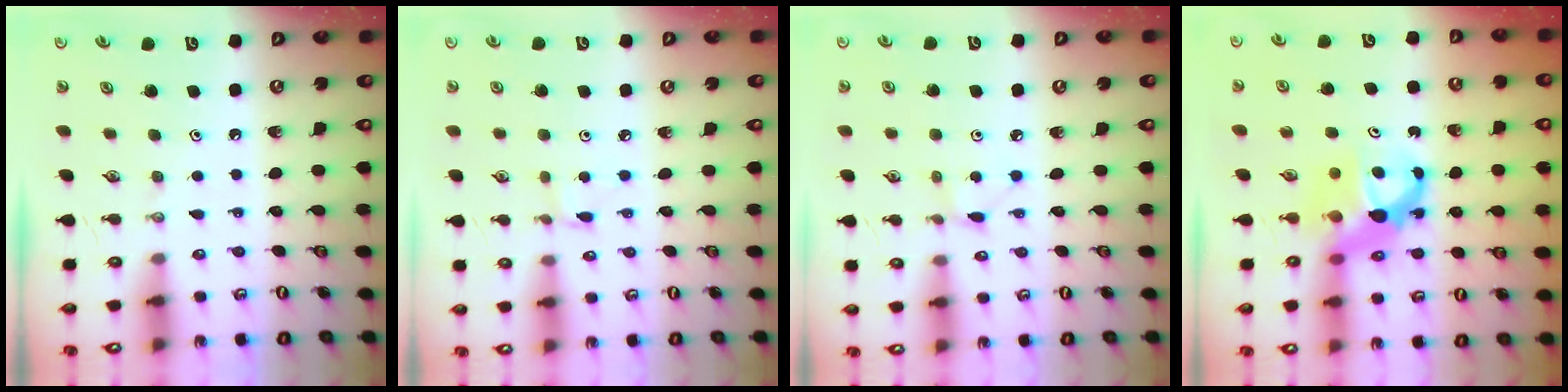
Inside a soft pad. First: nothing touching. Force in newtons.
{"total": 1.6, "press": 1.5, "slide": 0.2}
{"total": 2.8, "press": 2.8, "slide": 0.3}
{"total": 6.6, "press": 6.6, "slide": 0.5}